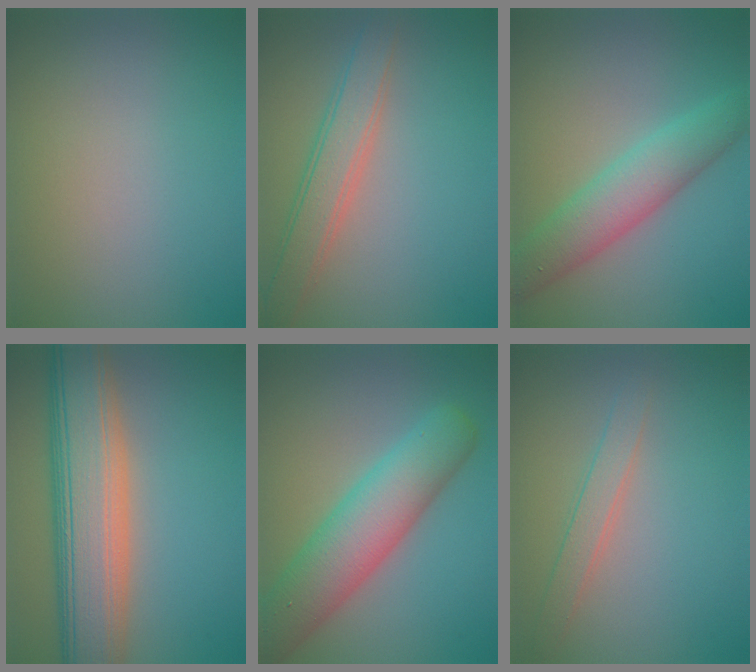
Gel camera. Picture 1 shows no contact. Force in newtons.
{"total": 3.9, "press": 3.9, "slide": 0.1}
{"total": 5.4, "press": 5.4, "slide": 0.0}
{"total": 10.6, "press": 10.5, "slide": 0.6}
{"total": 8.2, "press": 8.2, "slide": 0.6}
{"total": 2.1, "press": 2.1, "slide": 0.0}